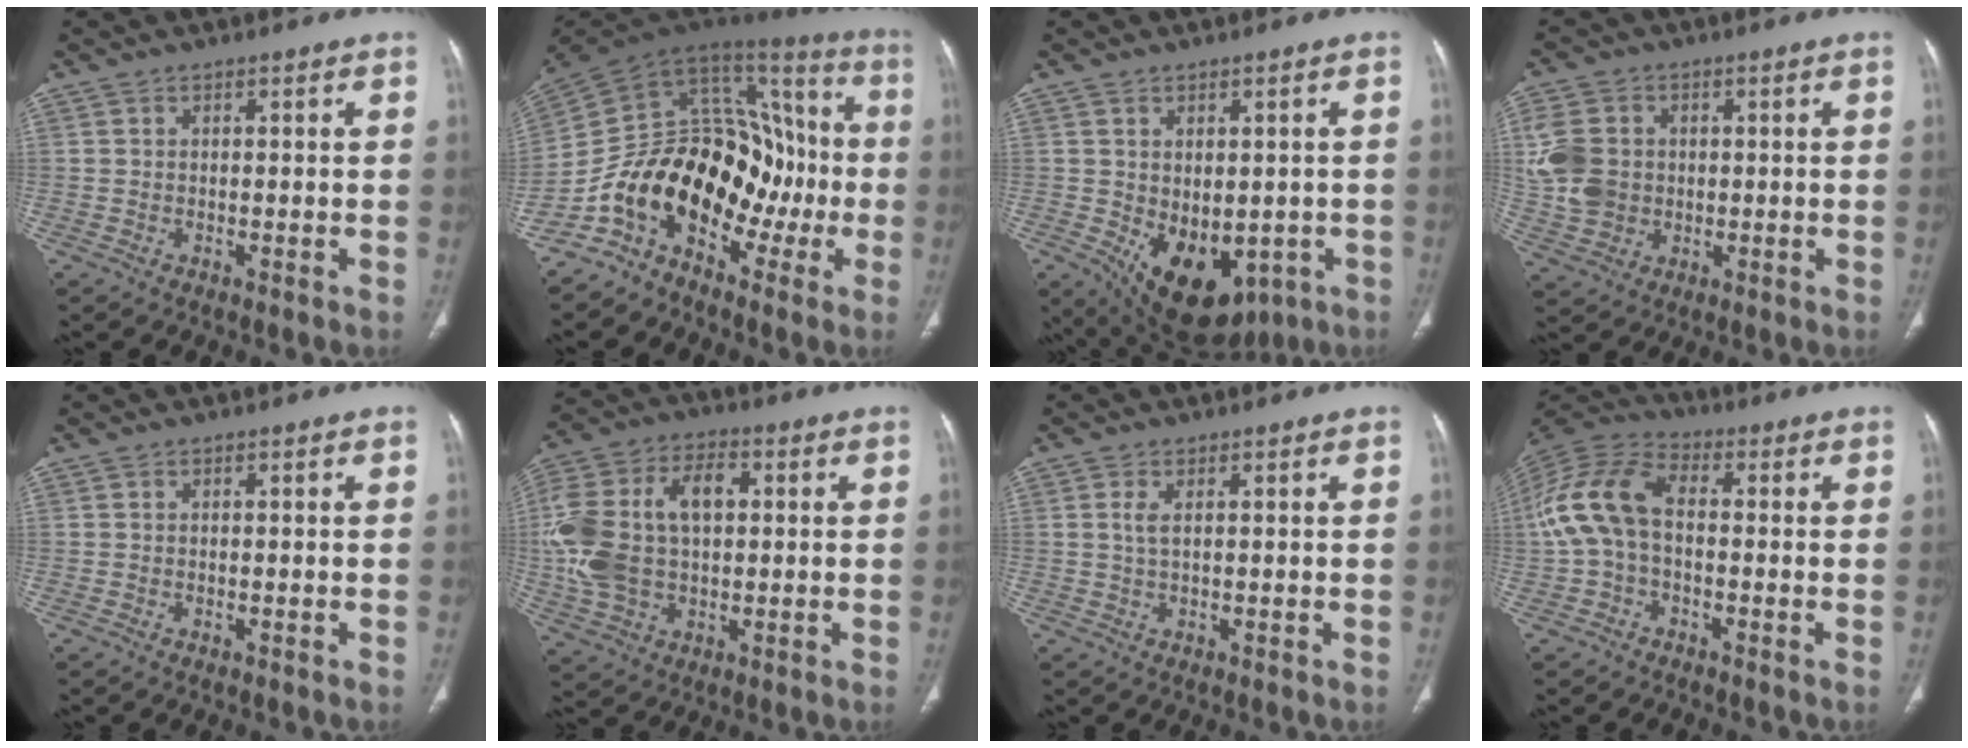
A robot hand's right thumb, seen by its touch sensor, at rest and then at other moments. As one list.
[{"total": 21.6, "force": [-7.9, 13.9, 14.6], "torque": [-0.195, 0.118, -0.138]}, {"total": 14.5, "force": [-4.2, 9.3, 10.2], "torque": [-0.127, -0.006, -0.032]}, {"total": 9.4, "force": [0.7, 7.9, 5.2], "torque": [-0.094, 0.004, 0.017]}, {"total": 0.0}, {"total": 18.2, "force": [1.3, 11.6, 13.9], "torque": [-0.282, 0.026, 0.026]}, {"total": 2.1, "force": [0.6, 0.9, 1.8], "torque": [-0.046, 0.003, 0.017]}, {"total": 12.2, "force": [-0.3, 7.6, 9.5], "torque": [-0.198, 0.035, -0.015]}]